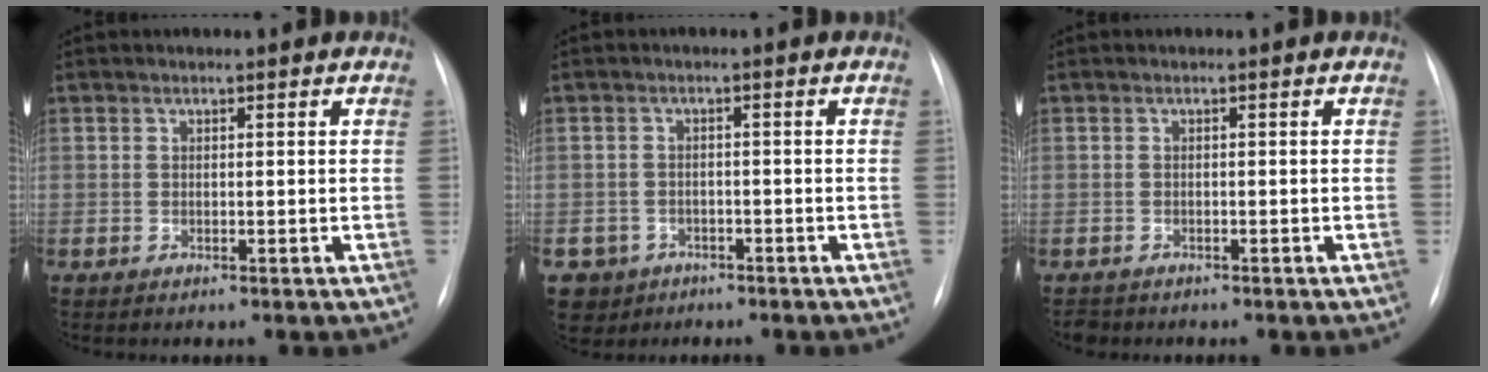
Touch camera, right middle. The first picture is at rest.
{"total": 4.8, "force": [-2.7, 4.0, -0.1], "torque": [0.003, 0.009, -0.041]}
{"total": 1.4, "force": [-1.1, 0.8, -0.1], "torque": [-0.002, -0.001, -0.016]}